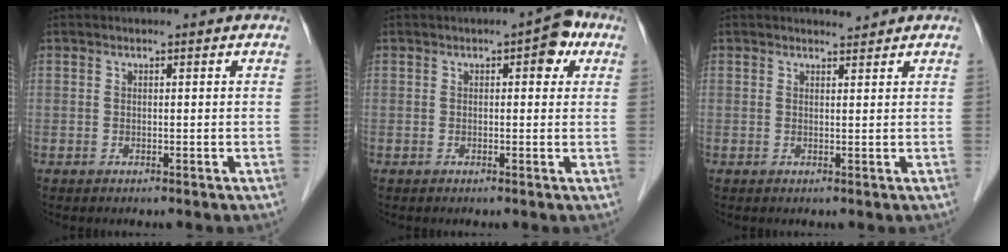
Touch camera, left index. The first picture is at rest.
{"total": 3.6, "force": [1.4, 1.6, 2.9], "torque": [-0.027, 0.018, 0.010]}
{"total": 1.1, "force": [1.1, -0.1, -0.2], "torque": [-0.005, -0.006, 0.018]}